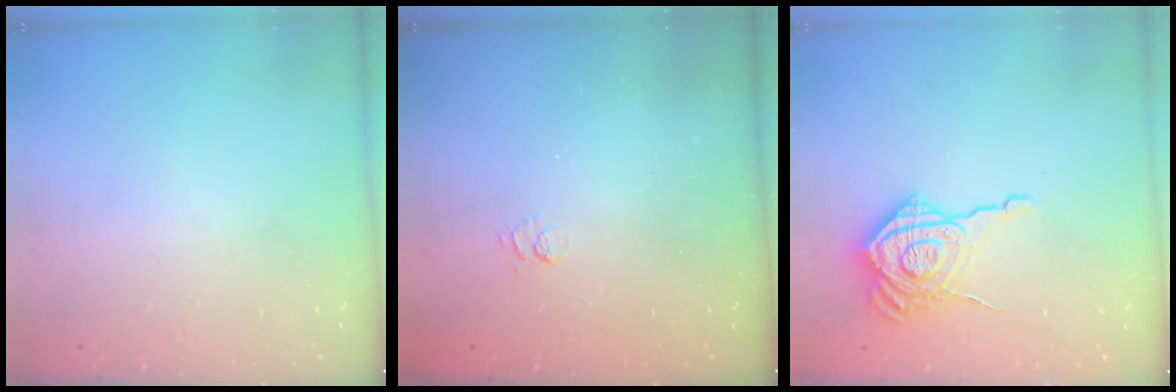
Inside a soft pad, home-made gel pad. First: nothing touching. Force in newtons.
{"total": 2.5, "press": 2.0, "slide": 1.4}
{"total": 16.7, "press": 16.6, "slide": 1.2}